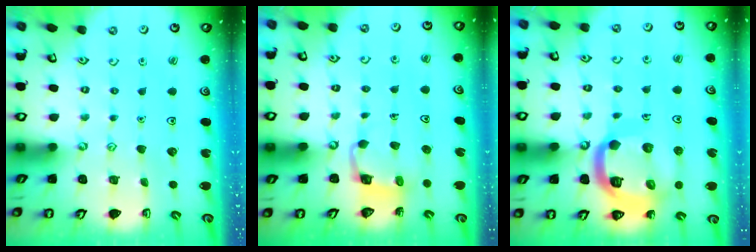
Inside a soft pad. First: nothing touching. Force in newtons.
{"total": 3.9, "press": 3.9, "slide": 0.1}
{"total": 17.4, "press": 17.3, "slide": 1.9}